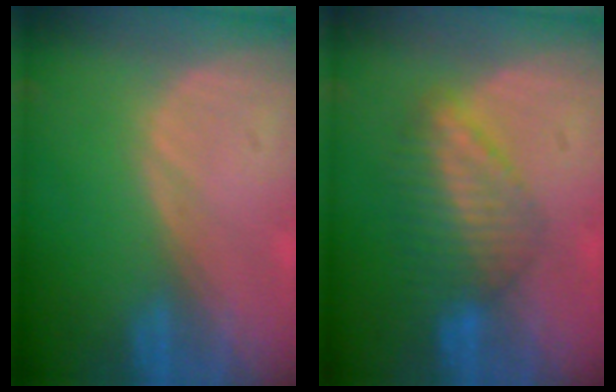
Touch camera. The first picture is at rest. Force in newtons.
{"total": 6.5, "press": 5.9, "slide": 2.7}